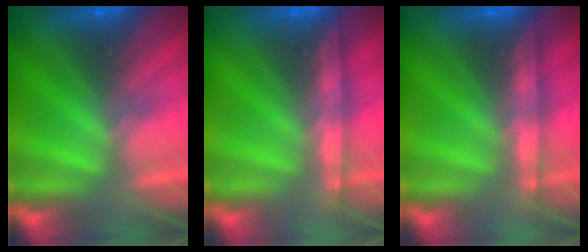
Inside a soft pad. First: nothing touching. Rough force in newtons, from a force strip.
{"total": 1.1}
{"total": 1.1}